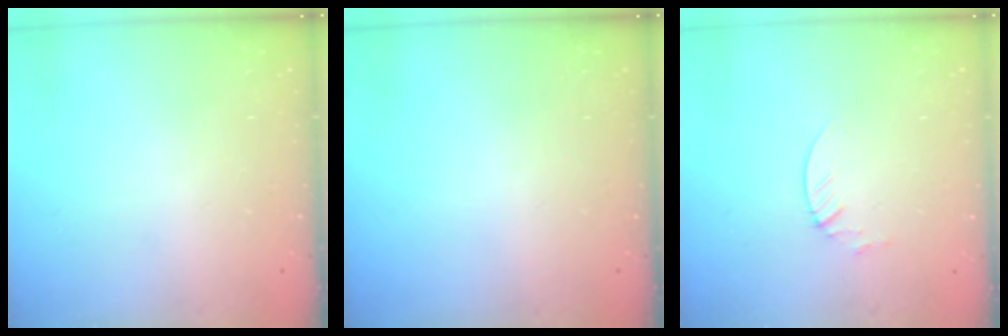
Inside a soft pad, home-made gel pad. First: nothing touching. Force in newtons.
{"total": 0.0}
{"total": 1.9, "press": 1.9, "slide": 0.2}